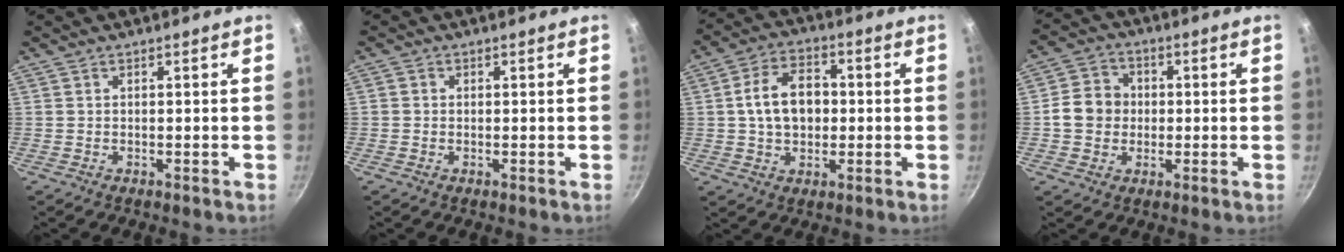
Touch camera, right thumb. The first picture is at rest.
{"total": 0.9, "force": [0.0, 0.8, 0.2], "torque": [-0.002, 0.003, -0.003]}
{"total": 10.9, "force": [0.3, 7.7, 7.7], "torque": [-0.104, 0.023, -0.003]}
{"total": 7.8, "force": [-0.1, 6.9, 3.5], "torque": [-0.033, 0.013, -0.017]}